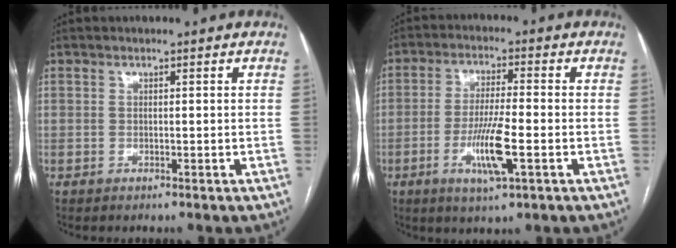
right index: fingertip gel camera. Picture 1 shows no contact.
{"total": 8.4, "force": [-2.8, 0.6, 7.8], "torque": [-0.151, -0.012, -0.051]}